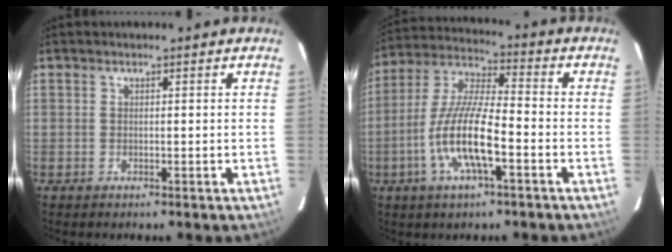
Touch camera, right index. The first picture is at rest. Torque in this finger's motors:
{"motor_torque": [1.27, -0.87, 1.05, 0.21]}